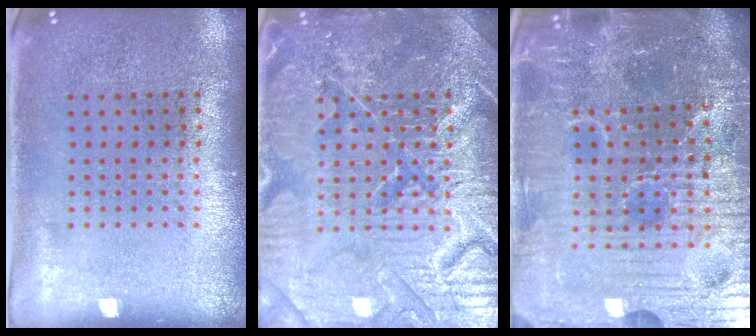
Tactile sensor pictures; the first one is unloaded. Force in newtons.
{"total": 6.8, "press": 6.8, "slide": 0.8}
{"total": 6.6, "press": 6.1, "slide": 2.7}